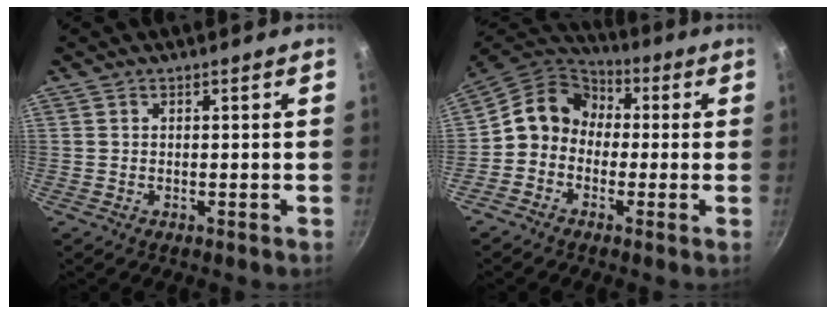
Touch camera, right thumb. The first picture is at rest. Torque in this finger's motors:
{"motor_torque": [0.67, 0.43, -0.08, 0.23, 0.02]}